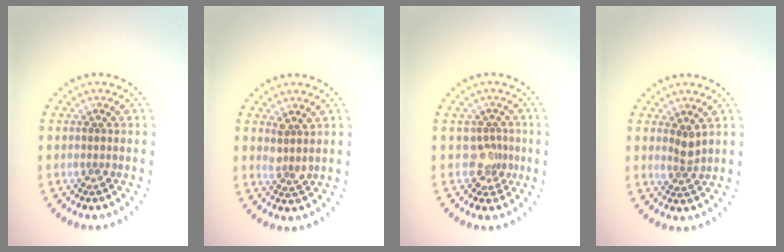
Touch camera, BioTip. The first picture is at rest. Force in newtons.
{"total": 1.7, "press": 1.4, "slide": 1.0}
{"total": 2.1, "press": 1.5, "slide": 1.5}
{"total": 1.6, "press": 1.2, "slide": 1.0}